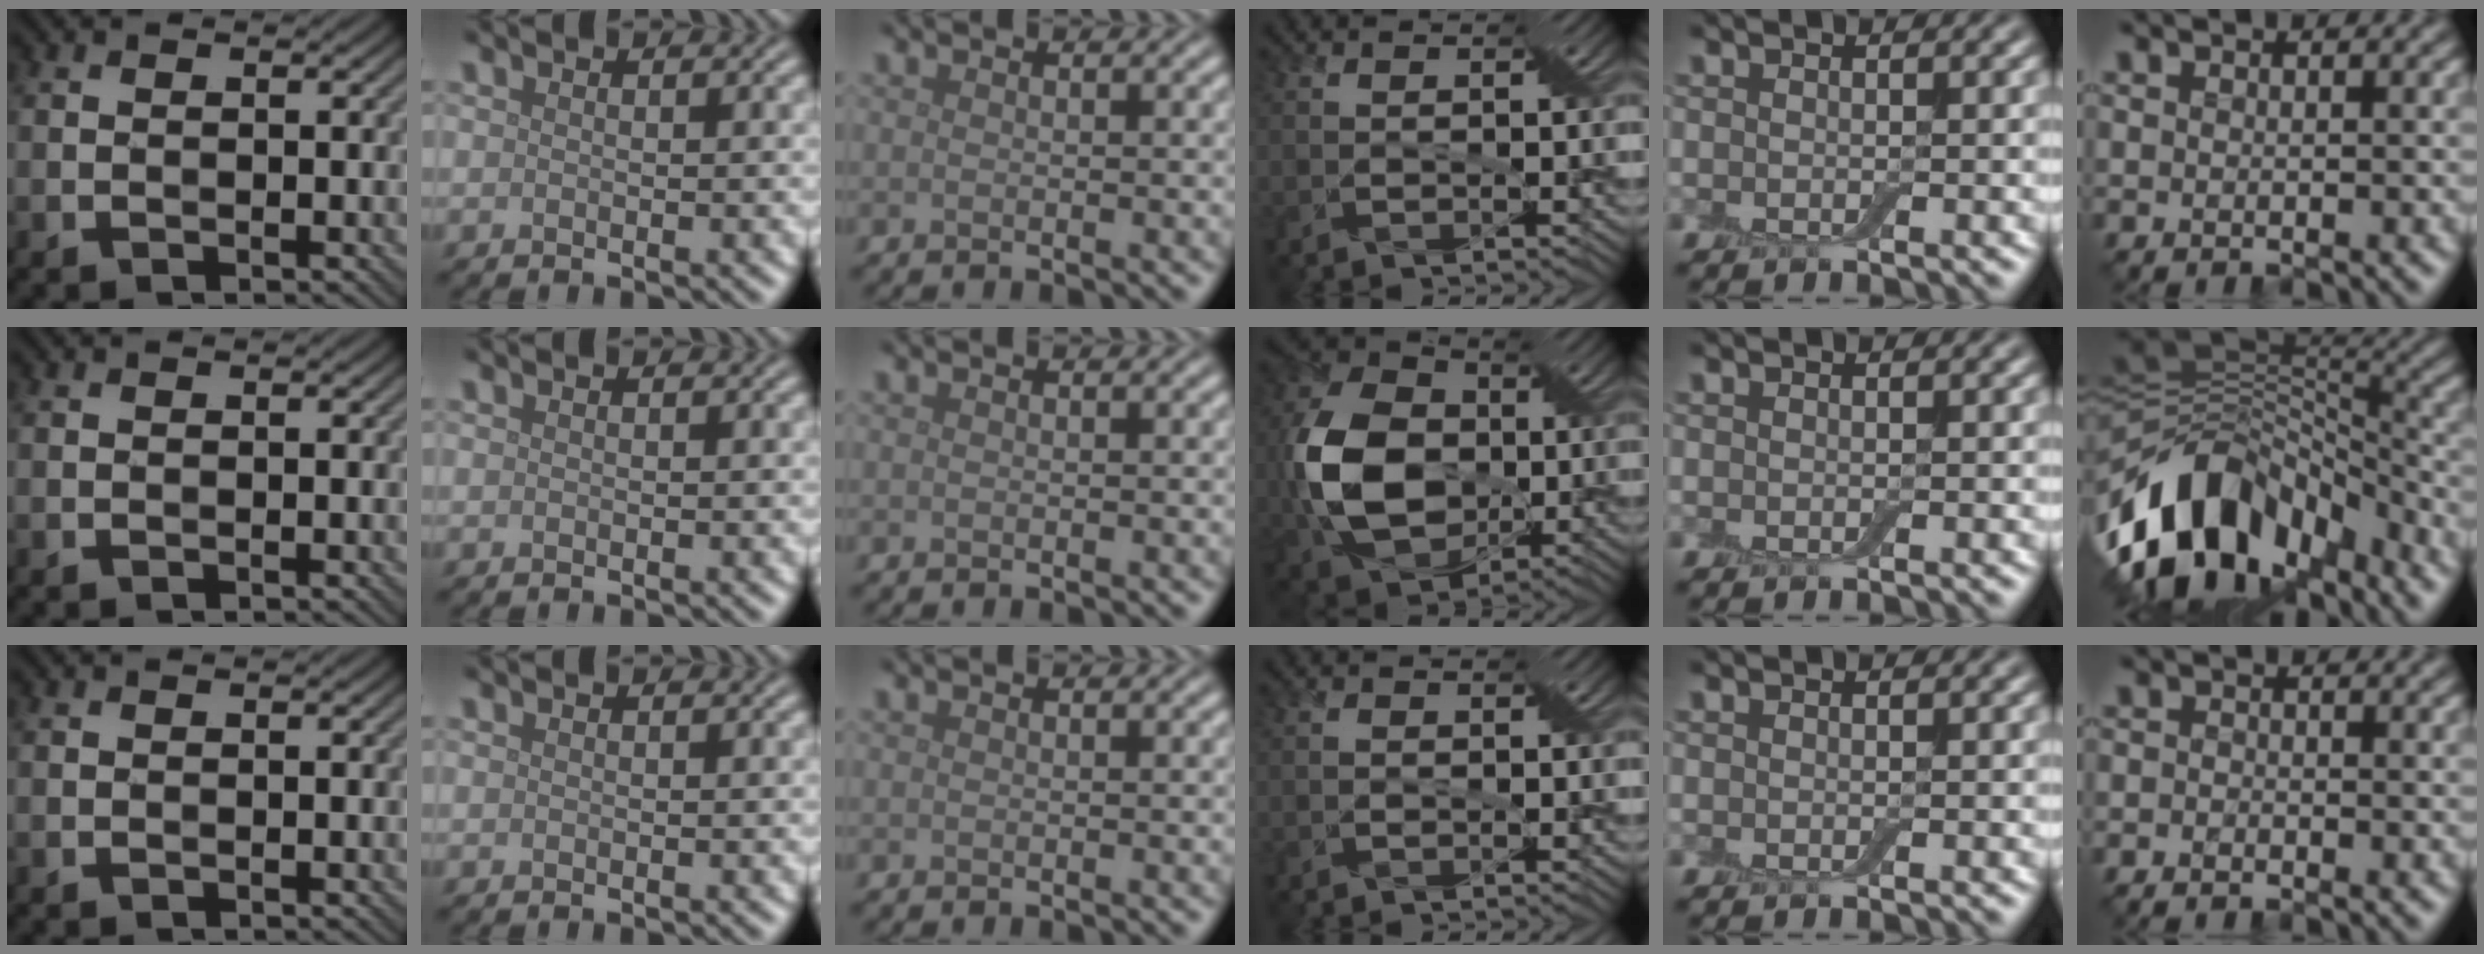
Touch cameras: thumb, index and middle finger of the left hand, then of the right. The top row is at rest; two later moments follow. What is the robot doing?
{"motion": "cut", "object": "cling film"}